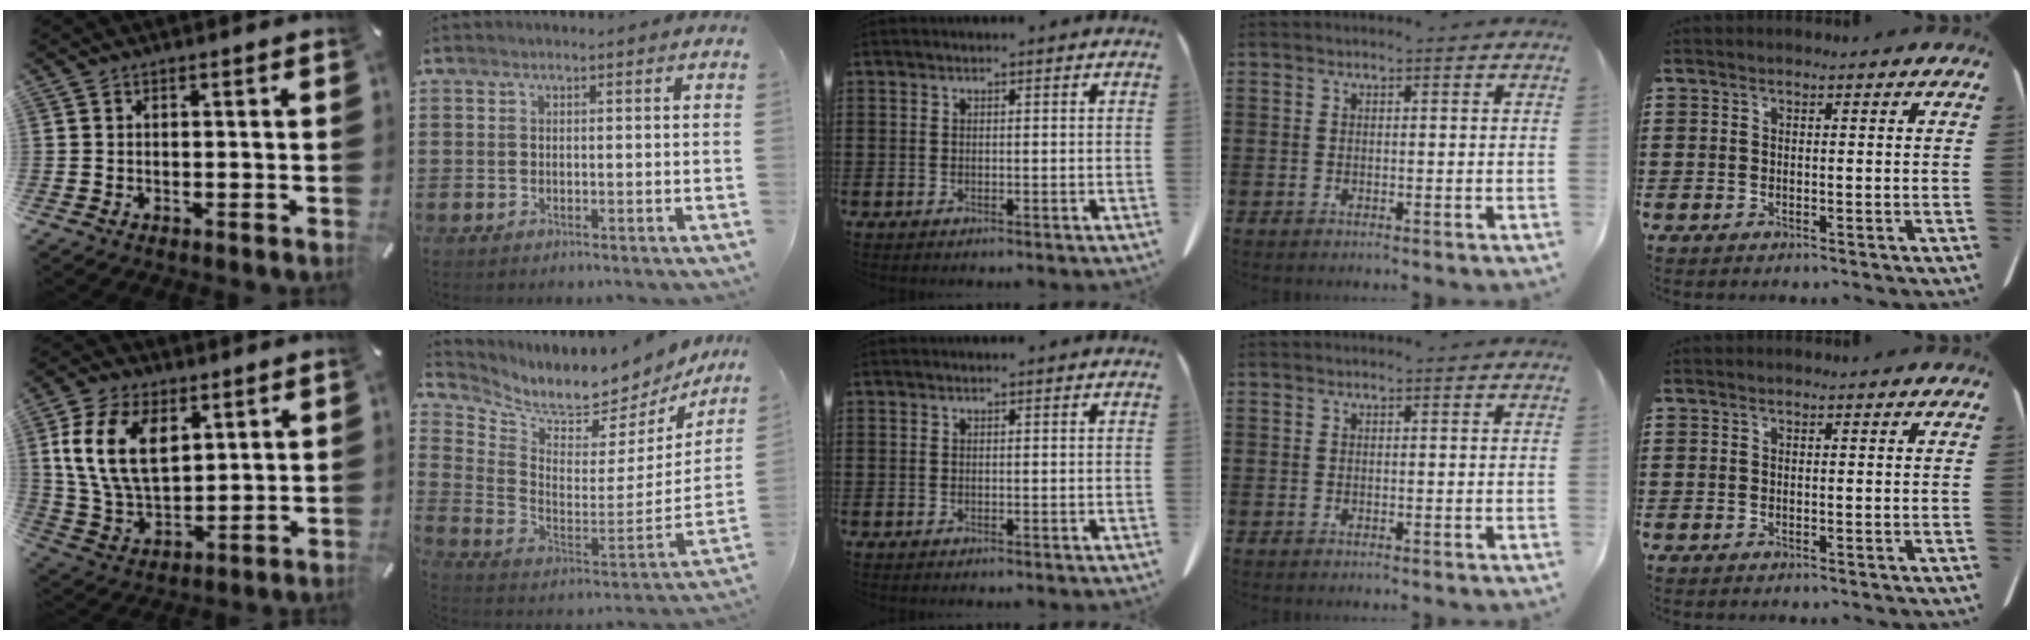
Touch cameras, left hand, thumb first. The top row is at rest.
{"thumb": {"total": 14.8, "force": [5.3, 9.6, 10.0], "torque": [-0.222, -0.004, 0.095]}, "index": {"total": 6.1, "force": [5.7, 1.3, 1.8], "torque": [-0.054, -0.069, 0.090]}}